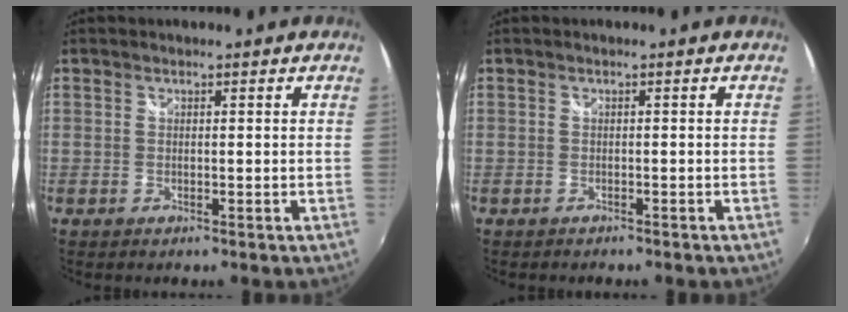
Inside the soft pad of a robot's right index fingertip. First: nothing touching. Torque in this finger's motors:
{"motor_torque": [-0.02, 0.02, -0.02, 0.01]}